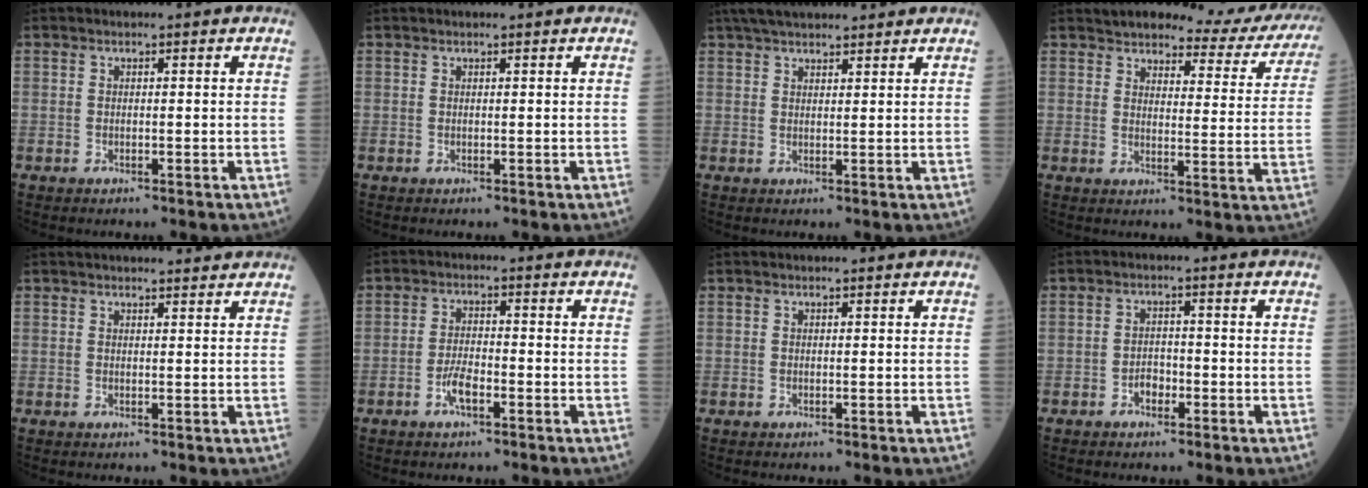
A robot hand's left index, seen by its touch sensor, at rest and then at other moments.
{"total": 1.0, "force": [0.9, 0.0, 0.3], "torque": [-0.001, 0.015, 0.016]}
{"total": 9.8, "force": [8.5, 2.0, 4.5], "torque": [-0.068, 0.038, 0.131]}
{"total": 15.6, "force": [14.5, 3.5, 4.5], "torque": [-0.029, -0.033, 0.150]}
{"total": 9.1, "force": [8.5, 1.2, 3.0], "torque": [-0.033, 0.026, 0.105]}
{"total": 3.3, "force": [-1.8, 0.9, 2.6], "torque": [-0.052, 0.002, -0.035]}
{"total": 1.3, "force": [1.2, 0.1, 0.4], "torque": [-0.003, 0.018, 0.019]}
{"total": 2.0, "force": [-1.2, 1.2, 1.1], "torque": [-0.013, 0.006, -0.023]}